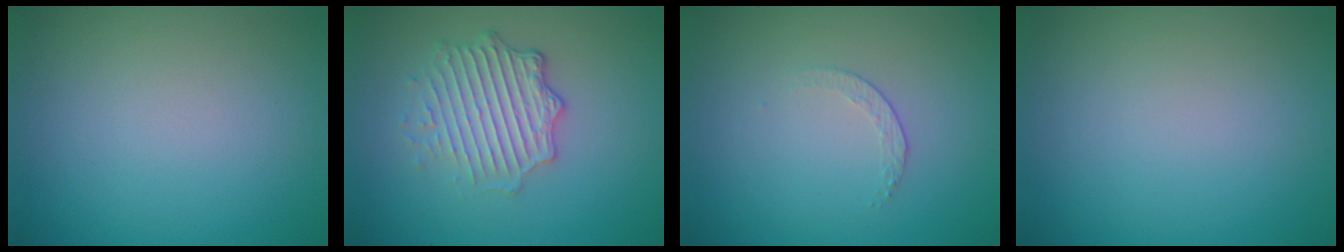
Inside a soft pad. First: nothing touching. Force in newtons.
{"total": 4.9, "press": 3.6, "slide": 3.4}
{"total": 1.2, "press": 0.5, "slide": 1.1}
{"total": 0.0}